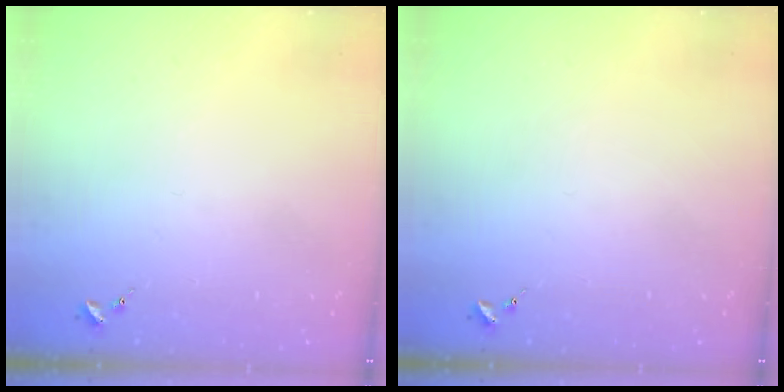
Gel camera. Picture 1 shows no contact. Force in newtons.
{"total": 0.0}